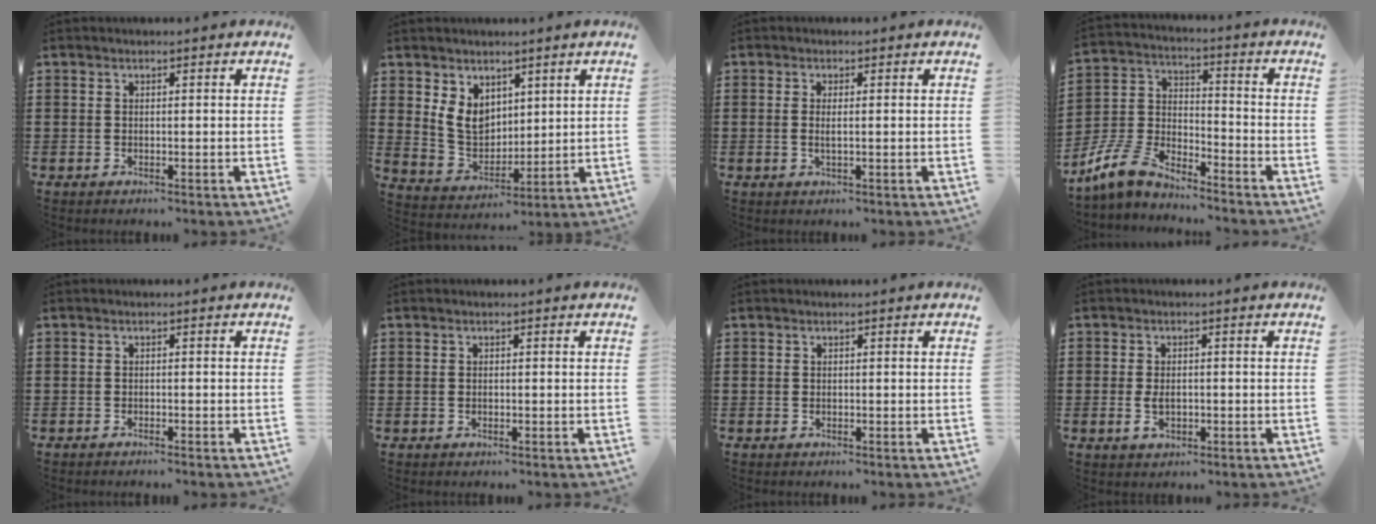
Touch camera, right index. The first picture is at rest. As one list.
[{"total": 6.8, "force": [3.2, 5.1, 3.1], "torque": [-0.087, 0.003, 0.062]}, {"total": 1.4, "force": [-0.1, 0.1, 1.4], "torque": [-0.026, -0.002, -0.002]}, {"total": 7.4, "force": [-6.6, 2.2, 2.5], "torque": [-0.082, -0.001, -0.139]}, {"total": 0.8, "force": [-0.8, 0.0, 0.0], "torque": [-0.003, -0.001, -0.016]}, {"total": 0.0}, {"total": 0.0}, {"total": 2.7, "force": [-0.5, 1.5, 2.3], "torque": [-0.052, -0.005, -0.010]}]